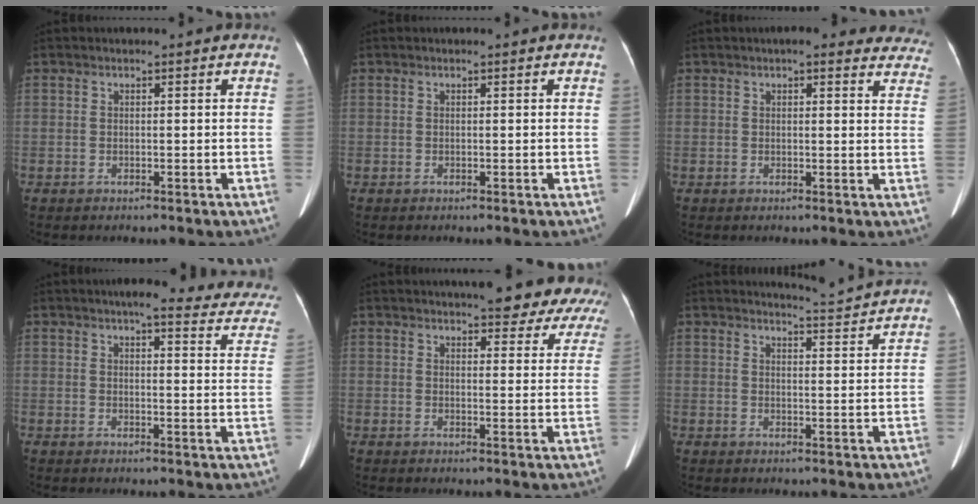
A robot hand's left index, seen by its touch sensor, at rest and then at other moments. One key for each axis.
{"total": 0.0}
{"total": 13.9, "fx": 12.5, "fy": 3.4, "fz": 5.1, "tx": -0.020, "ty": -0.001, "tz": 0.117}
{"total": 18.7, "fx": 16.9, "fy": 3.4, "fz": 7.3, "tx": -0.064, "ty": -0.035, "tz": 0.169}
{"total": 14.4, "fx": 13.0, "fy": 2.7, "fz": 5.4, "tx": -0.048, "ty": -0.005, "tz": 0.135}
{"total": 4.9, "fx": 4.7, "fy": -1.3, "fz": -0.4, "tx": -0.013, "ty": -0.021, "tz": 0.063}